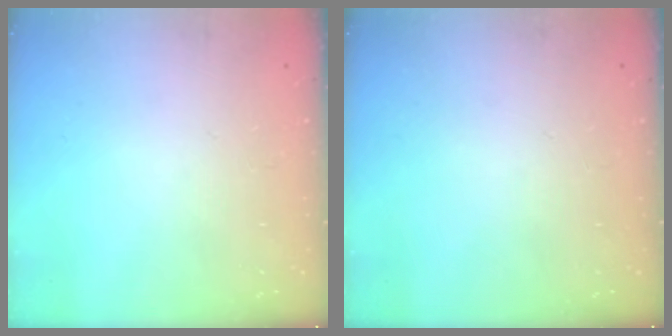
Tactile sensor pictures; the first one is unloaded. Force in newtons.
{"total": 0.0}